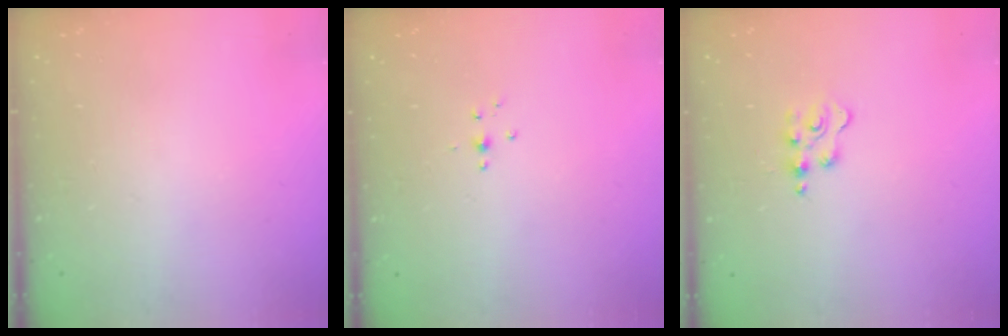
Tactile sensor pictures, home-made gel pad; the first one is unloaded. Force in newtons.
{"total": 2.7, "press": 2.6, "slide": 0.9}
{"total": 3.4, "press": 3.4, "slide": 0.3}